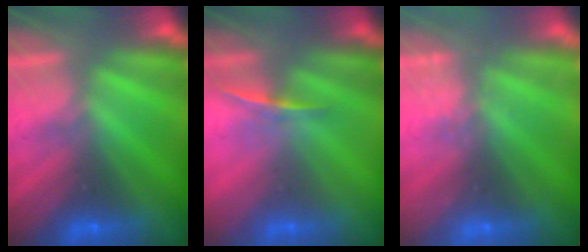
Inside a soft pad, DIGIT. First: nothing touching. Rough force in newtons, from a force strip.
{"total": 1.1}
{"total": 2.7}